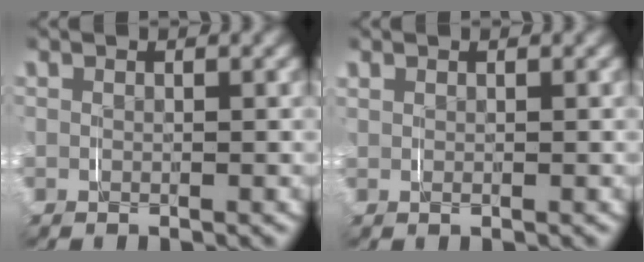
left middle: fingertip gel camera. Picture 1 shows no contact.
{"total": 0.9, "force": [0.6, -0.6, -0.1], "torque": [0.007, 0.003, 0.012]}